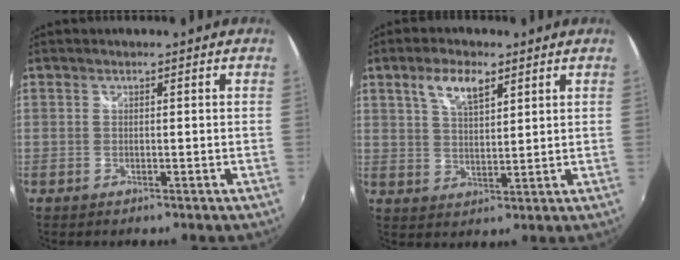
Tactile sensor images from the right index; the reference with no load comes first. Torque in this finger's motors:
{"motor_torque": [0.14, 0.09, 0.08, 0.05]}